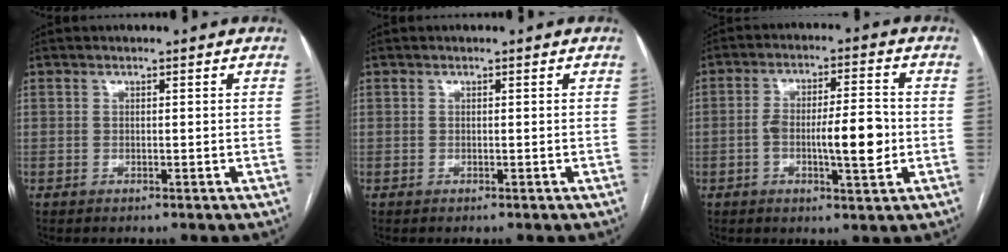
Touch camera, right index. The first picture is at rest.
{"total": 0.0}
{"total": 9.1, "force": [-1.5, 2.0, 8.7], "torque": [-0.146, 0.011, -0.023]}